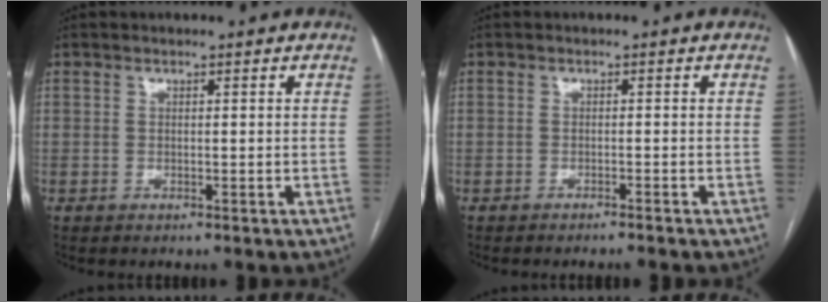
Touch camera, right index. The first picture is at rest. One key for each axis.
{"total": 1.9, "fx": -1.6, "fy": -0.7, "fz": 0.5, "tx": -0.007, "ty": 0.002, "tz": -0.024}